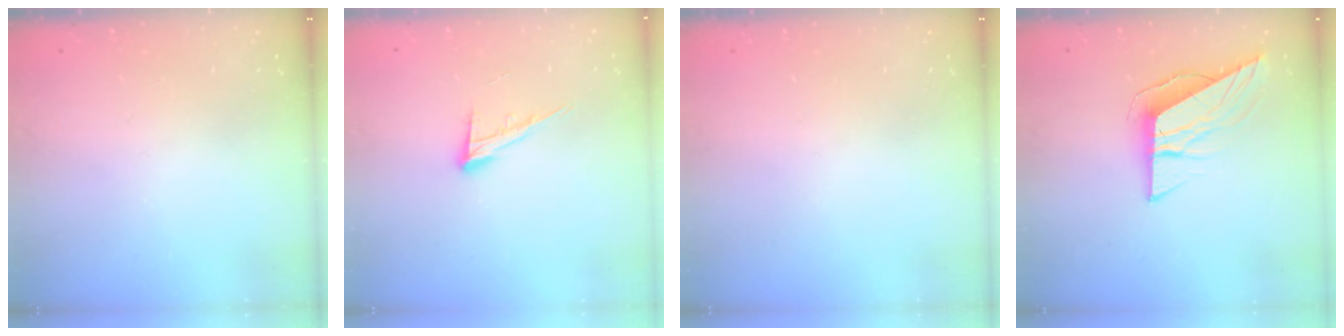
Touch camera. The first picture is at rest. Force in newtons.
{"total": 10.6, "press": 10.5, "slide": 1.6}
{"total": 0.0}
{"total": 8.7, "press": 8.7, "slide": 0.3}